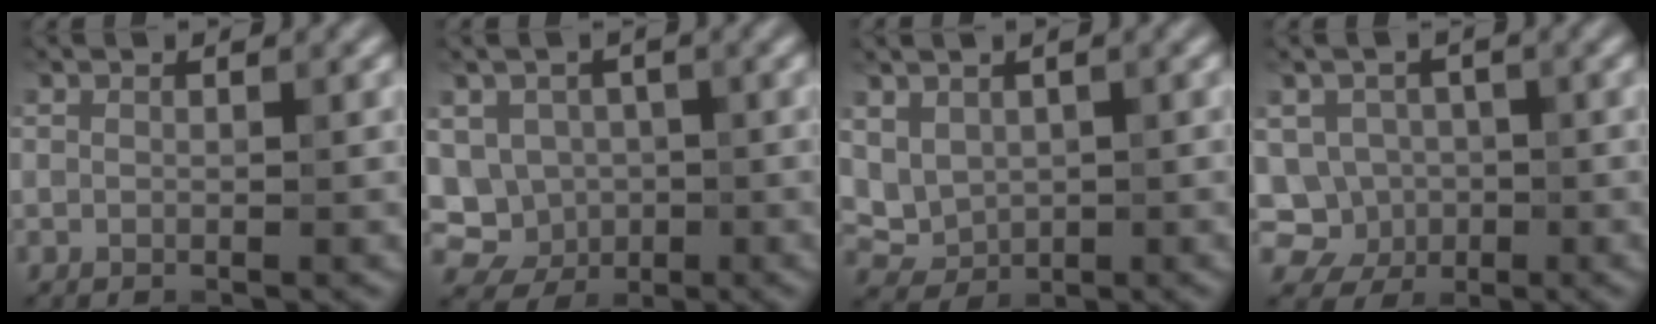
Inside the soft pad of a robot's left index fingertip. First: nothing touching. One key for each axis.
{"total": 6.1, "fx": -0.6, "fy": 5.7, "fz": 2.0, "tx": -0.030, "ty": 0.013, "tz": -0.028}
{"total": 2.9, "fx": 0.8, "fy": 2.4, "fz": 1.5, "tx": -0.034, "ty": -0.008, "tz": 0.024}
{"total": 4.2, "fx": -0.7, "fy": 4.0, "fz": 1.1, "tx": -0.002, "ty": 0.011, "tz": -0.026}